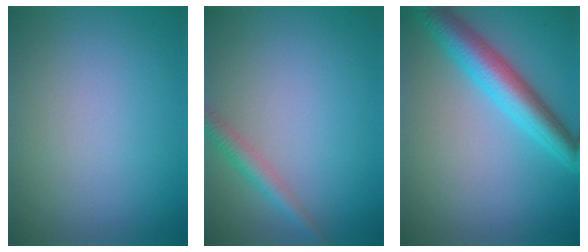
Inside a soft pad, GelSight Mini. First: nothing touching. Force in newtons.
{"total": 2.0, "press": 2.0, "slide": 0.0}
{"total": 5.6, "press": 5.6, "slide": 0.2}